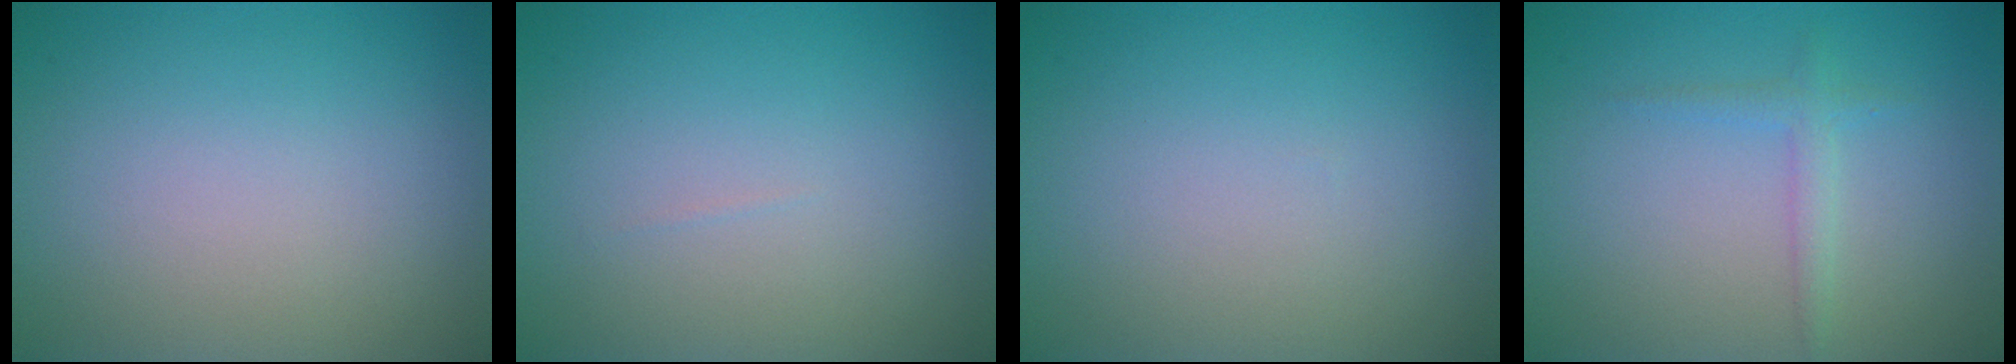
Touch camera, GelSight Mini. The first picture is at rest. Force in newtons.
{"total": 0.0}
{"total": 0.0}
{"total": 1.4, "press": 1.4, "slide": 0.0}